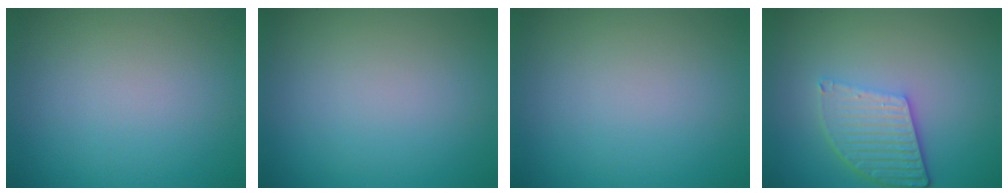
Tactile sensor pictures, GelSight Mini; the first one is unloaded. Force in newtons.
{"total": 0.0}
{"total": 0.0}
{"total": 5.1, "press": 3.8, "slide": 3.3}